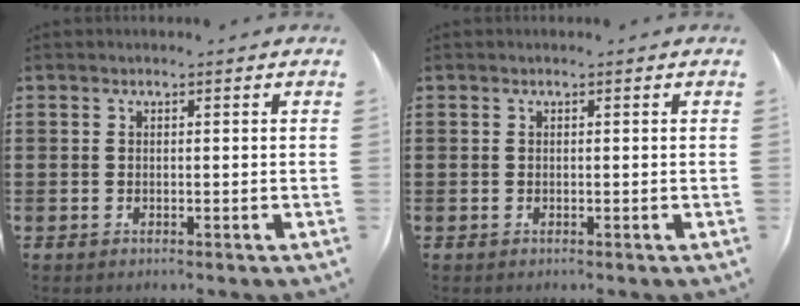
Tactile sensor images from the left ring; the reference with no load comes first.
{"total": 0.0}